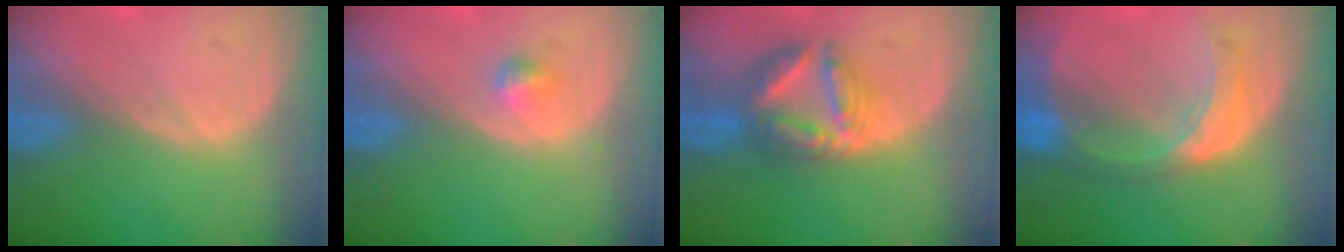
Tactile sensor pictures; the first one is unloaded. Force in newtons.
{"total": 1.7, "press": 1.7, "slide": 0.2}
{"total": 6.9, "press": 6.8, "slide": 0.4}
{"total": 7.8, "press": 6.9, "slide": 3.7}